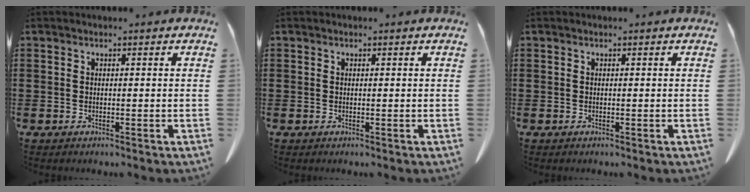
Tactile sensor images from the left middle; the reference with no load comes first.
{"total": 0.0}
{"total": 0.0}